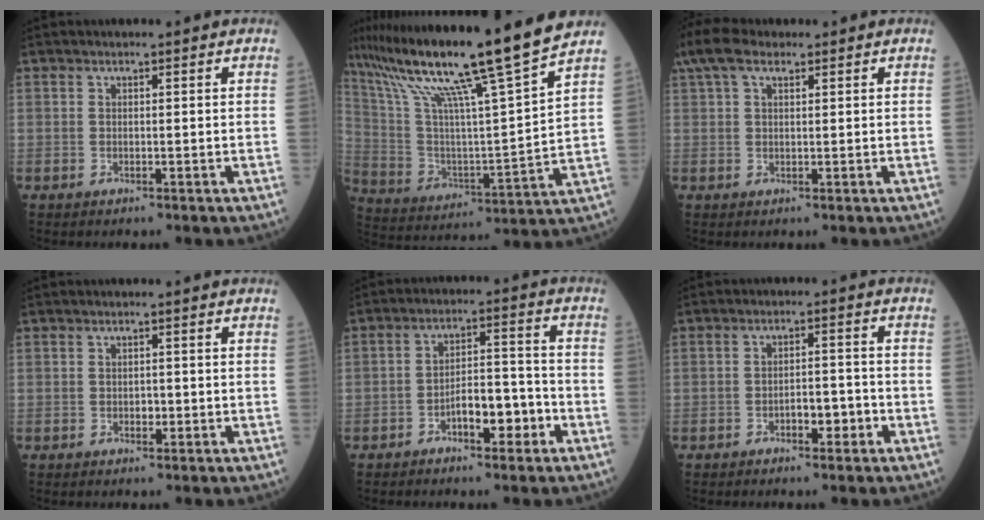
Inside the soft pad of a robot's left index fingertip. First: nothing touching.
{"total": 23.2, "force": [18.0, -1.7, 14.6], "torque": [-0.258, -0.010, 0.306]}
{"total": 7.1, "force": [4.7, 2.9, 4.4], "torque": [-0.105, 0.037, 0.095]}
{"total": 0.9, "force": [-0.3, 0.6, 0.7], "torque": [-0.012, 0.001, -0.004]}
{"total": 6.6, "force": [-3.5, 2.3, 5.1], "torque": [-0.086, 0.018, -0.057]}
{"total": 3.7, "force": [-2.0, 1.3, 2.8], "torque": [-0.042, 0.008, -0.033]}